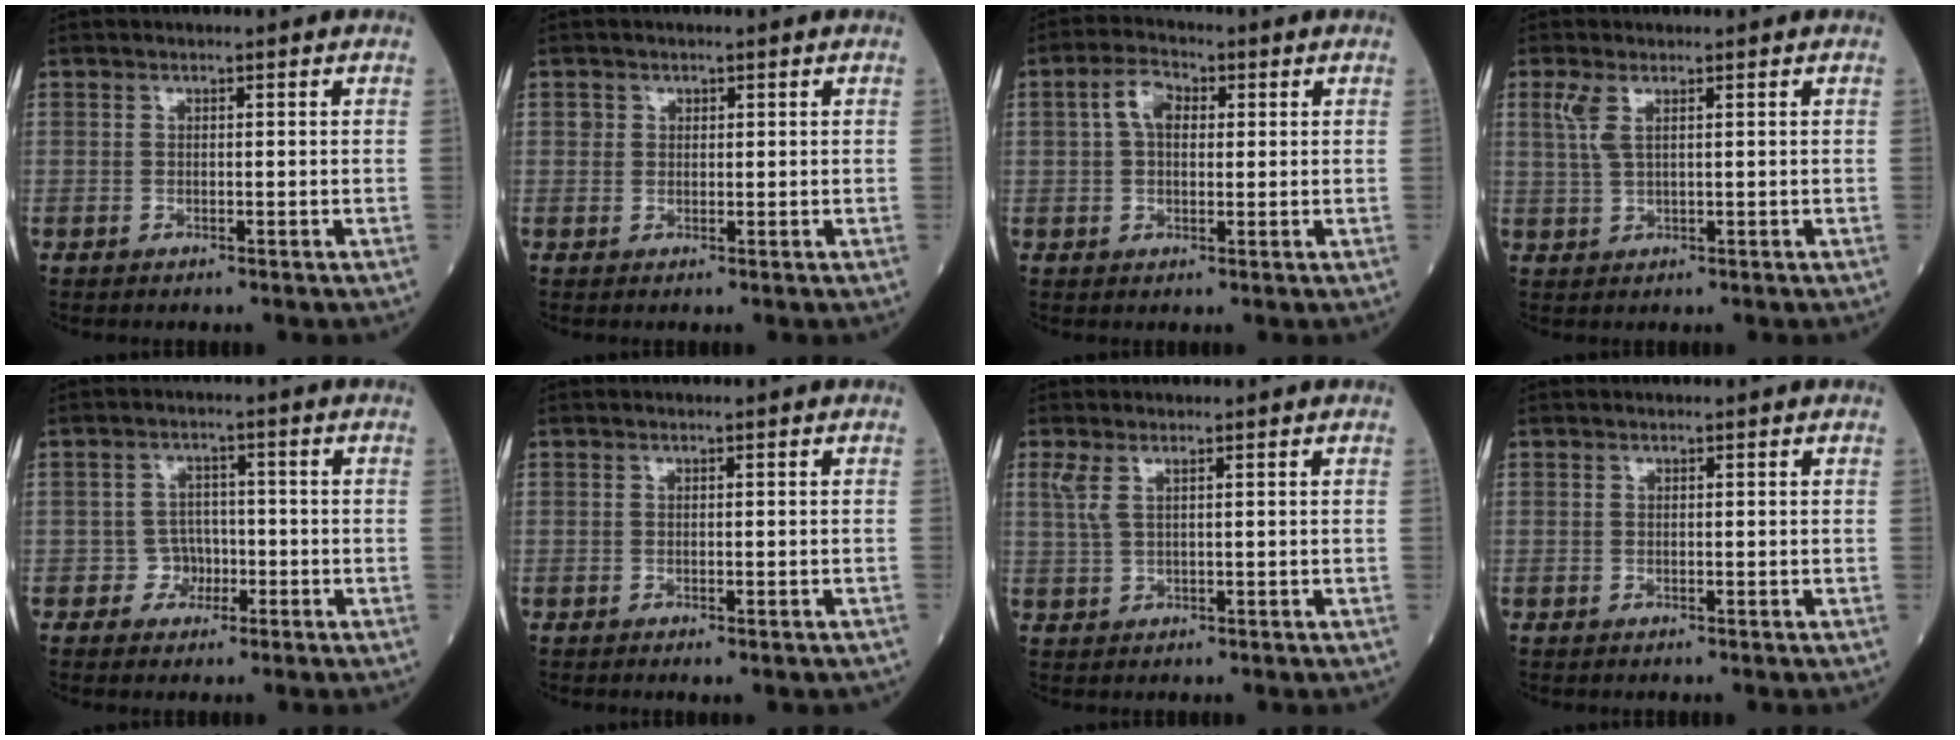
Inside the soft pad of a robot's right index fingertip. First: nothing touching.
{"total": 1.4, "force": [0.6, 1.3, 0.1], "torque": [0.007, 0.003, 0.004]}
{"total": 4.9, "force": [1.2, 2.8, 3.8], "torque": [-0.078, 0.017, 0.020]}
{"total": 3.0, "force": [1.4, 0.8, 2.5], "torque": [-0.068, 0.008, 0.036]}
{"total": 3.2, "force": [-1.1, 3.0, 0.3], "torque": [0.010, 0.013, -0.020]}
{"total": 1.6, "force": [-1.2, 0.4, 1.0], "torque": [-0.010, -0.004, -0.014]}
{"total": 2.5, "force": [1.3, 0.6, 2.1], "torque": [-0.059, 0.014, 0.033]}
{"total": 0.0}